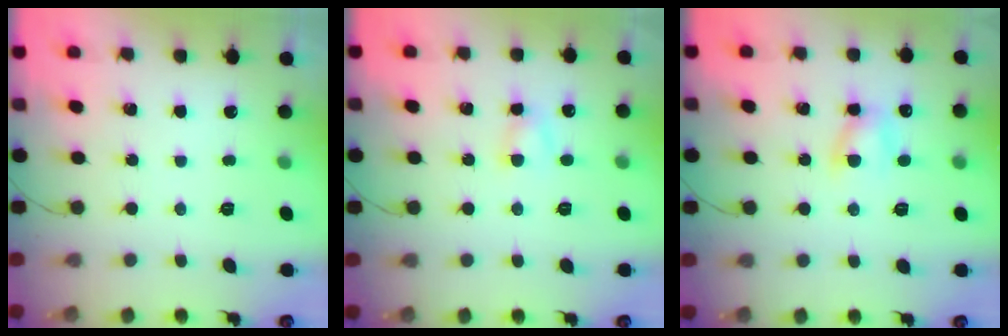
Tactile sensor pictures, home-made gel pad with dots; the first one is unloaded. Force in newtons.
{"total": 3.5, "press": 3.3, "slide": 1.0}
{"total": 5.9, "press": 5.8, "slide": 1.4}